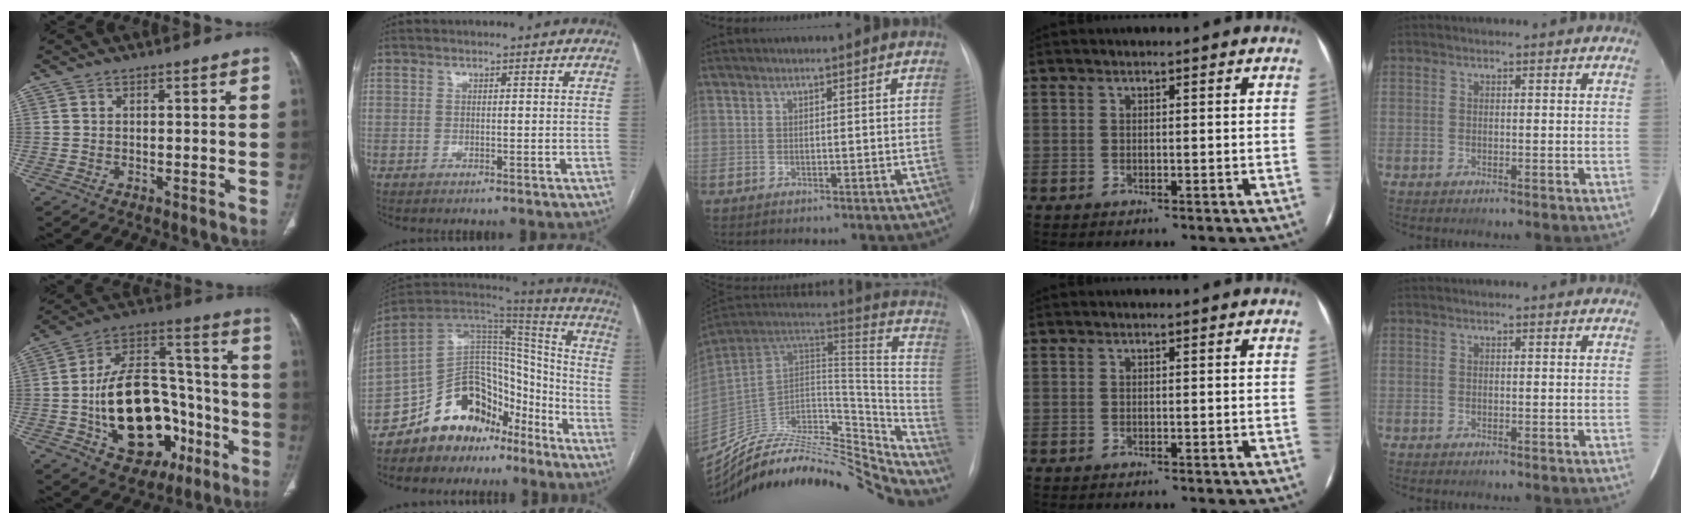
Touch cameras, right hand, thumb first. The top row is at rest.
{"thumb": {"total": 26.3, "force": [-7.2, 16.4, 19.3], "torque": [-0.295, 0.053, -0.095]}, "index": {"total": 16.8, "force": [-12.4, 9.8, 5.8], "torque": [-0.086, 0.085, -0.208]}, "middle": {"total": 30.4, "force": [-28.7, 4.2, 9.3], "torque": [-0.135, 0.014, -0.438]}}